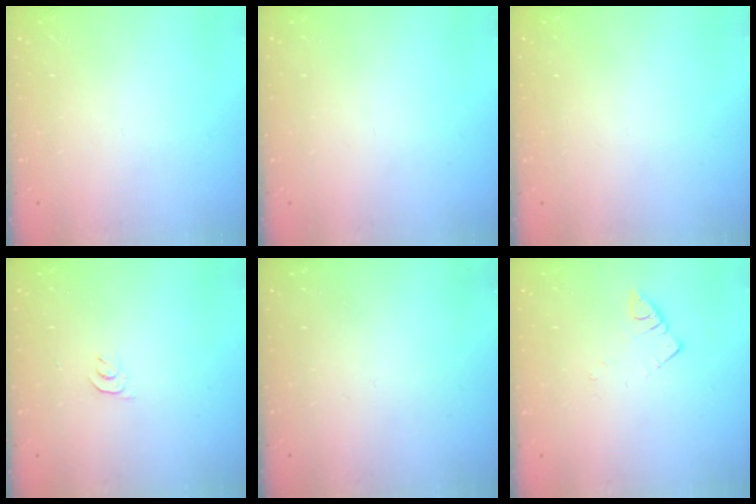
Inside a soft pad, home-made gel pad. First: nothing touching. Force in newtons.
{"total": 0.0}
{"total": 1.5, "press": 1.5, "slide": 0.1}
{"total": 3.3, "press": 3.2, "slide": 0.5}
{"total": 0.0}
{"total": 2.5, "press": 2.5, "slide": 0.3}